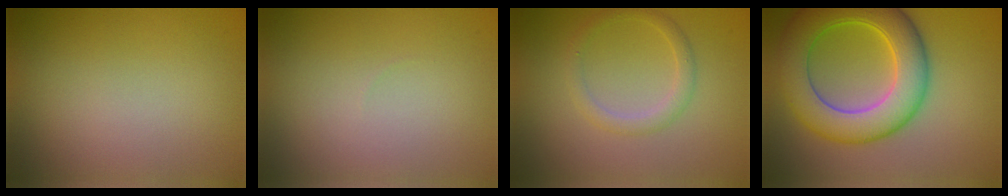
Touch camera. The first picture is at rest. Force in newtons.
{"total": 0.0}
{"total": 1.9, "press": 1.8, "slide": 0.1}
{"total": 9.1, "press": 9.1, "slide": 0.0}